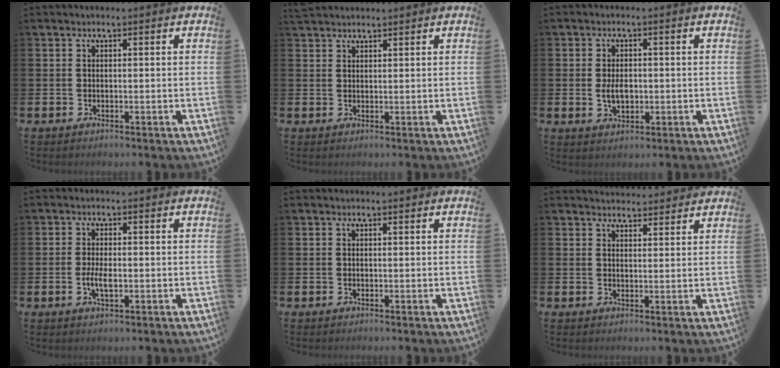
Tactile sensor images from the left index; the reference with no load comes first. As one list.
[{"total": 2.1, "force": [2.0, 0.6, 0.1], "torque": [0.005, -0.005, 0.035]}, {"total": 3.1, "force": [-0.1, 1.9, 2.4], "torque": [-0.029, -0.001, -0.006]}, {"total": 2.9, "force": [-0.6, 1.2, 2.6], "torque": [-0.045, 0.001, -0.011]}, {"total": 0.0}, {"total": 3.0, "force": [2.9, 0.7, -0.2], "torque": [0.010, -0.018, 0.051]}]